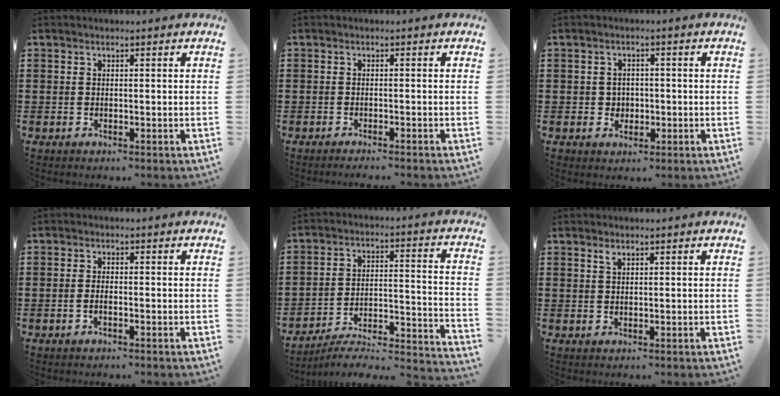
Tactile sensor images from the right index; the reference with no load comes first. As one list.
[{"total": 1.2, "force": [-1.1, -0.3, 0.1], "torque": [-0.003, -0.003, -0.022]}, {"total": 2.5, "force": [-0.3, 2.5, 0.5], "torque": [-0.022, 0.007, -0.010]}, {"total": 1.0, "force": [-0.5, 0.2, 0.9], "torque": [-0.018, -0.004, -0.007]}, {"total": 3.9, "force": [-3.4, 0.6, 1.8], "torque": [-0.038, -0.019, -0.074]}, {"total": 0.9, "force": [0.6, 0.3, 0.6], "torque": [-0.014, 0.000, 0.011]}]